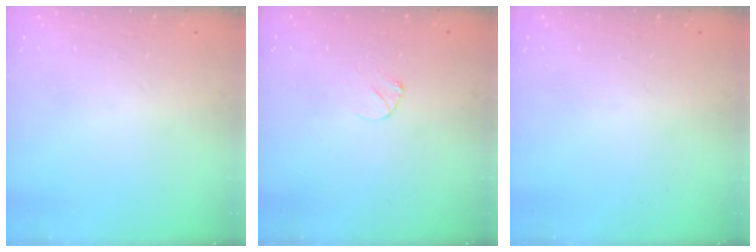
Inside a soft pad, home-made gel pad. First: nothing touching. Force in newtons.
{"total": 2.8, "press": 2.8, "slide": 0.3}
{"total": 0.0}